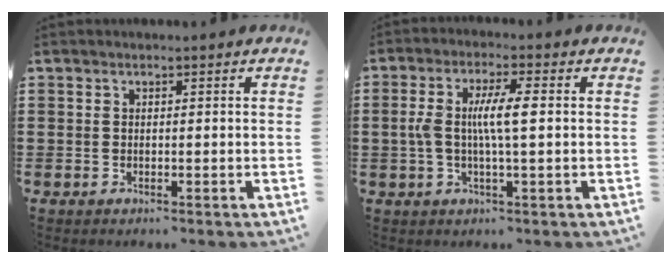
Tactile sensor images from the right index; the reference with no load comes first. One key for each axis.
{"total": 6.3, "fx": 0.2, "fy": 1.0, "fz": 6.2, "tx": -0.128, "ty": -0.007, "tz": -0.004}